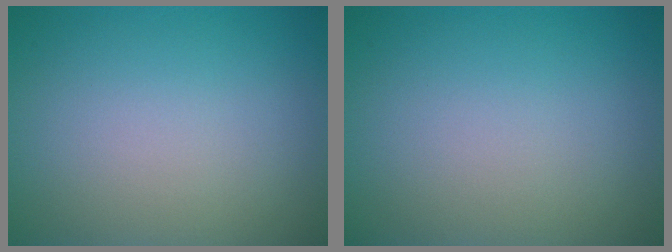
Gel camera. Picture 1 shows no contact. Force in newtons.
{"total": 0.0}